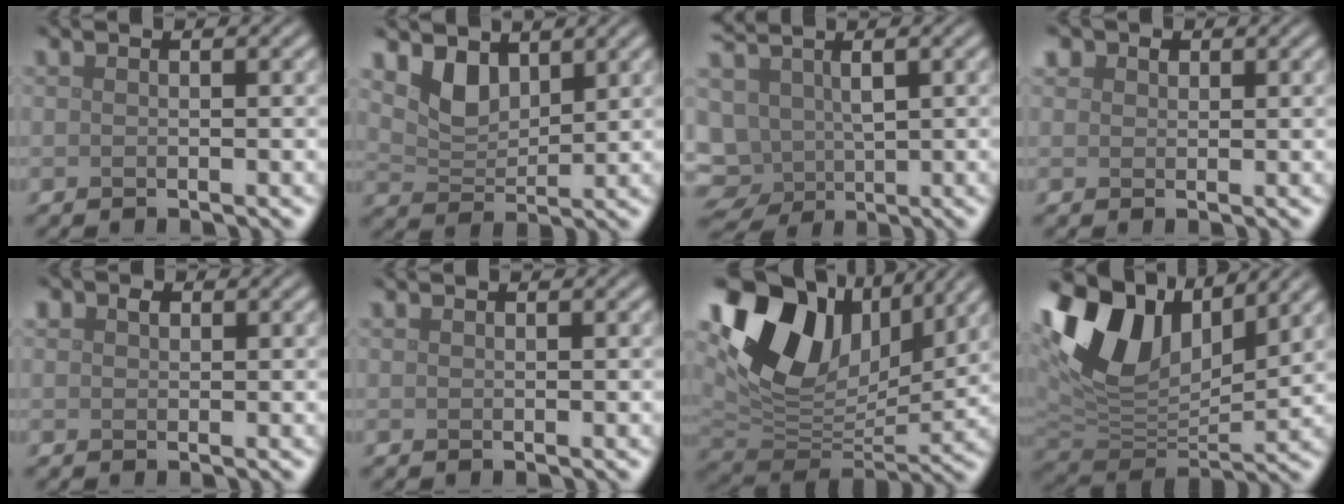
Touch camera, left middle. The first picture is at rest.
{"total": 3.1, "force": [2.2, 1.6, 1.5], "torque": [-0.040, -0.010, 0.043]}
{"total": 7.9, "force": [-1.1, 5.7, 5.3], "torque": [-0.113, -0.020, -0.001]}
{"total": 1.9, "force": [1.2, 1.3, 0.6], "torque": [-0.011, -0.001, 0.015]}
{"total": 1.1, "force": [0.5, 0.9, 0.5], "torque": [-0.008, 0.004, 0.007]}
{"total": 0.0}
{"total": 12.9, "force": [5.8, 8.3, 8.0], "torque": [-0.157, 0.010, 0.108]}
{"total": 12.5, "force": [5.5, 7.1, 8.7], "torque": [-0.196, 0.020, 0.105]}